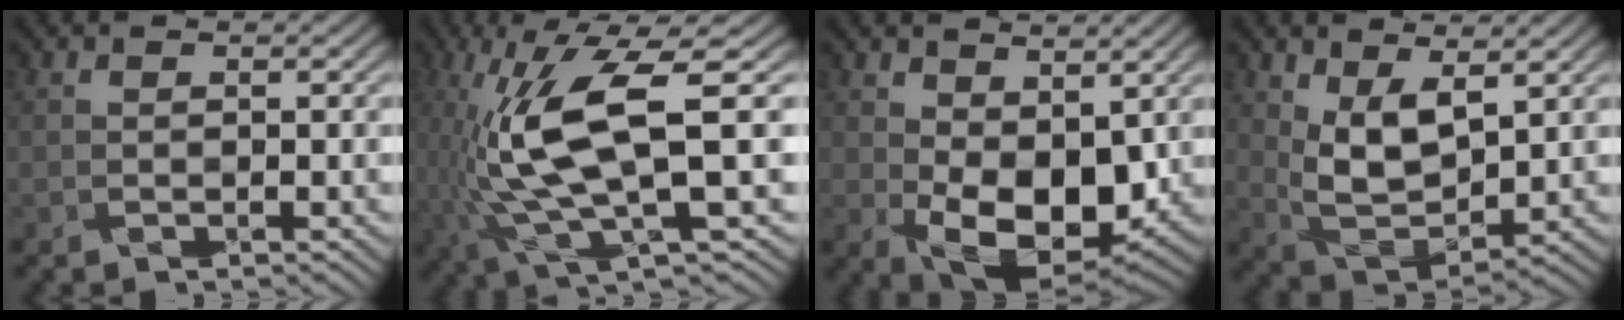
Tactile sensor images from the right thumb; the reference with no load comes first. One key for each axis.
{"total": 11.2, "fx": -0.7, "fy": 3.0, "fz": 10.8, "tx": -0.219, "ty": 0.000, "tz": -0.005}
{"total": 10.1, "fx": 0.7, "fy": 5.9, "fz": 8.2, "tx": -0.151, "ty": -0.015, "tz": 0.022}
{"total": 7.4, "fx": 3.1, "fy": 3.8, "fz": 5.5, "tx": -0.125, "ty": -0.008, "tz": 0.070}